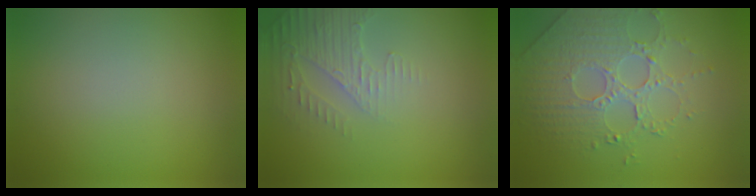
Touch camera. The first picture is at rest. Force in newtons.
{"total": 3.0, "press": 2.9, "slide": 0.8}
{"total": 4.7, "press": 3.9, "slide": 2.6}